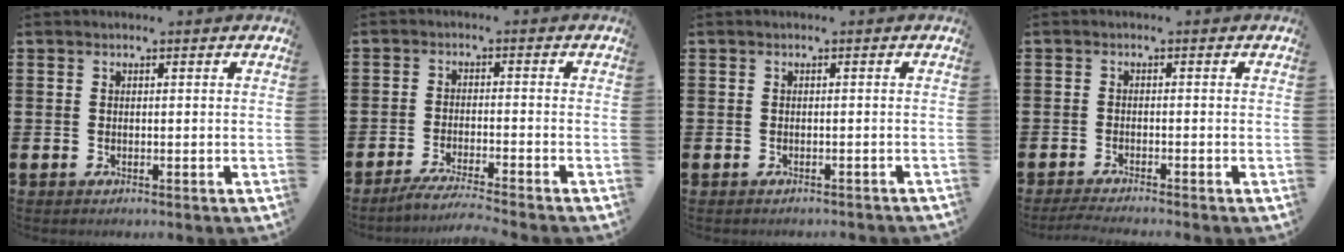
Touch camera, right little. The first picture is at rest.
{"total": 3.4, "force": [-2.9, -0.4, 1.7], "torque": [-0.026, -0.004, -0.053]}
{"total": 0.5, "force": [-0.5, 0.0, 0.1], "torque": [-0.001, -0.001, -0.010]}
{"total": 1.4, "force": [-1.2, -0.1, 0.8], "torque": [-0.011, 0.003, -0.023]}